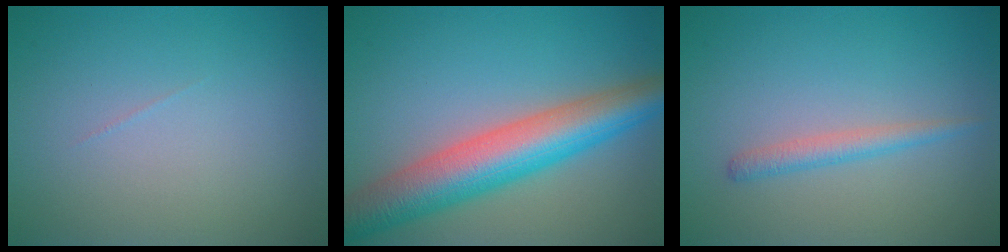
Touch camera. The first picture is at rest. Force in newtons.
{"total": 8.4, "press": 8.4, "slide": 0.1}
{"total": 1.7, "press": 1.7, "slide": 0.0}